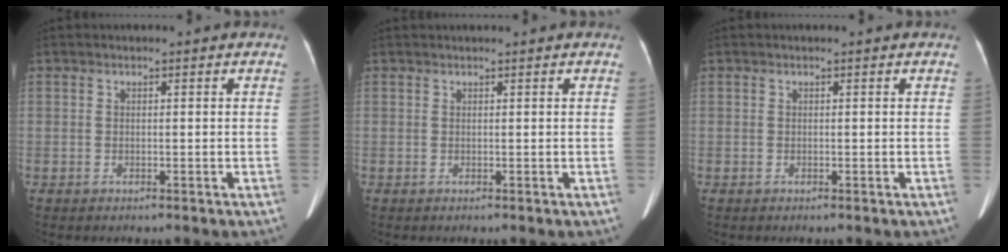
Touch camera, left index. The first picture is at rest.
{"total": 1.3, "force": [1.2, -0.1, 0.5], "torque": [-0.005, 0.023, 0.025]}
{"total": 0.0}